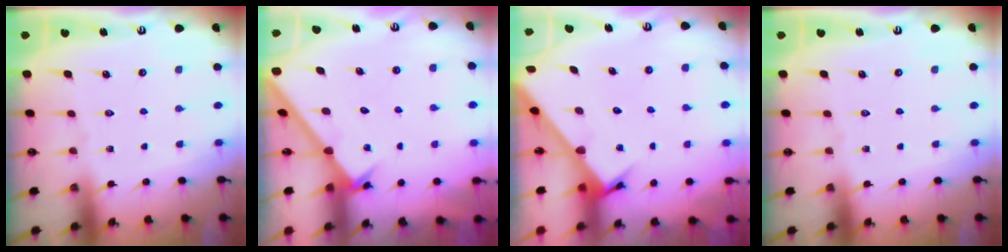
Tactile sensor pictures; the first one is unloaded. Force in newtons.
{"total": 1.9, "press": 1.9, "slide": 0.2}
{"total": 3.5, "press": 3.5, "slide": 0.2}
{"total": 0.0}